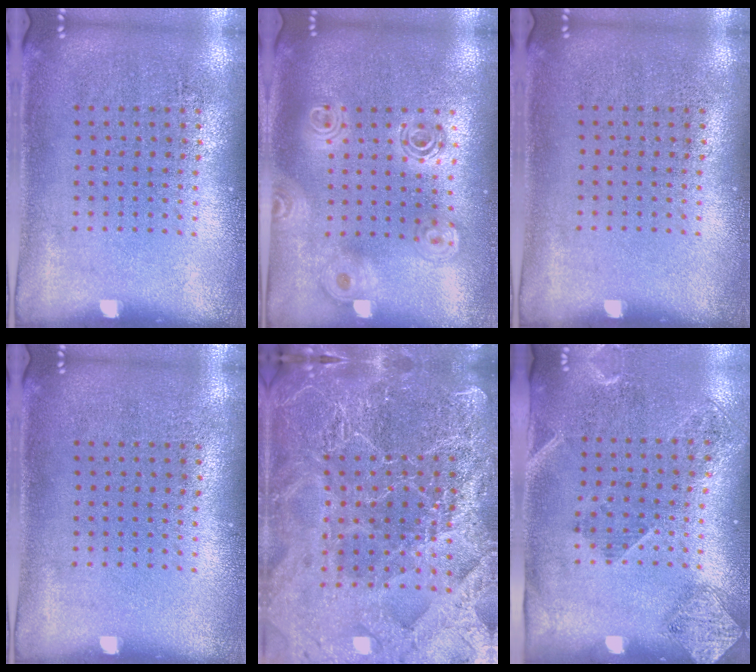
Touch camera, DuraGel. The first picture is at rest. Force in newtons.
{"total": 1.8, "press": 1.6, "slide": 0.9}
{"total": 0.0}
{"total": 0.0}
{"total": 5.2, "press": 4.7, "slide": 2.2}
{"total": 1.7, "press": 1.3, "slide": 1.1}